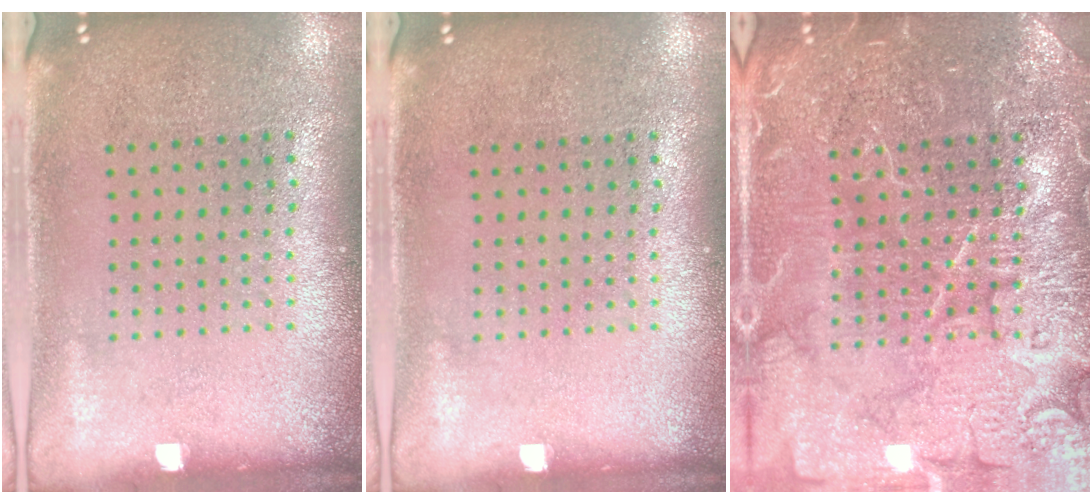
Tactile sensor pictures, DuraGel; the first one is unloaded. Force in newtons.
{"total": 0.0}
{"total": 7.0, "press": 6.9, "slide": 0.9}